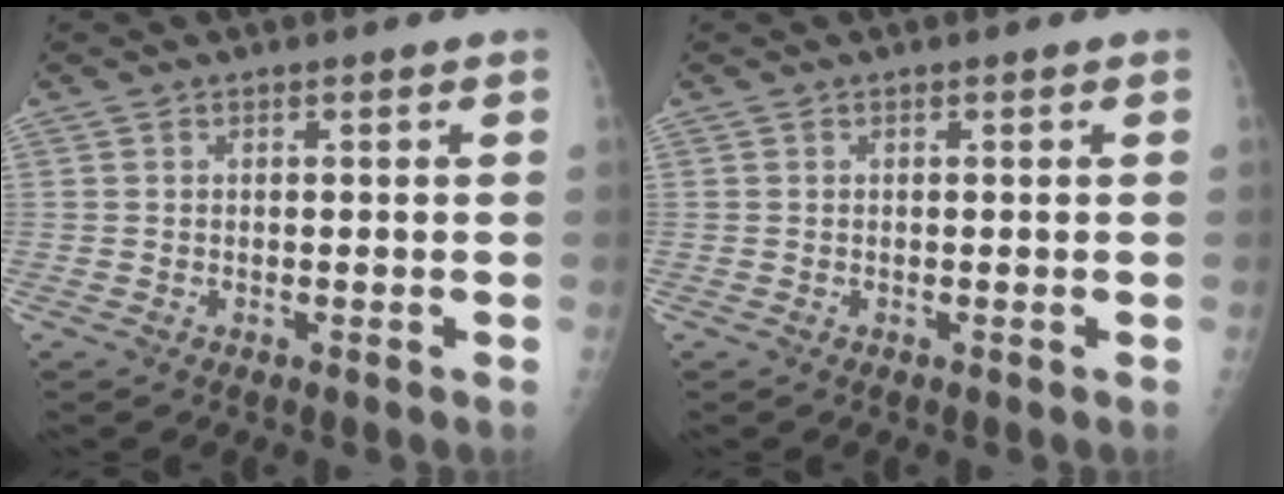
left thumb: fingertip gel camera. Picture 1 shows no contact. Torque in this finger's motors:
{"motor_torque": [0.00, 0.01, -0.03, -0.04, 0.00]}